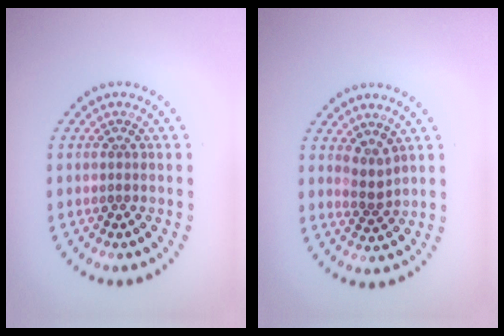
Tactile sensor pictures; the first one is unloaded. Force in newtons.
{"total": 1.8, "press": 1.2, "slide": 1.4}